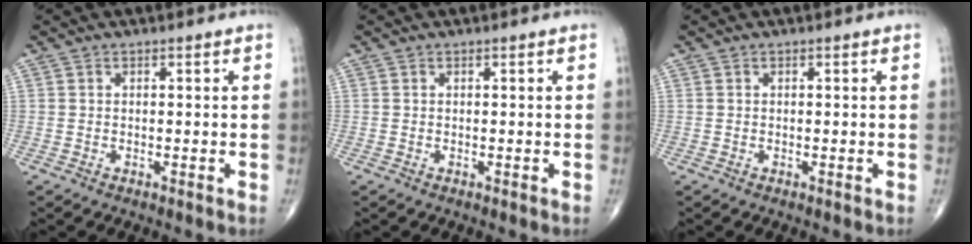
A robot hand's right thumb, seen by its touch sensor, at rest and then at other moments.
{"total": 0.0}
{"total": 0.0}